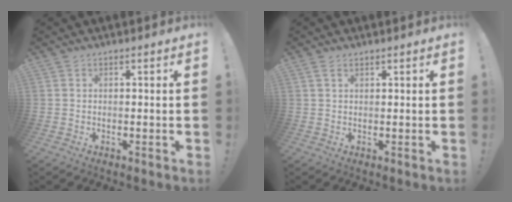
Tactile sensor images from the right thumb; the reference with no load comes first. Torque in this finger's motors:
{"motor_torque": [-1.10, 1.18, 0.44, 1.57, 0.11]}